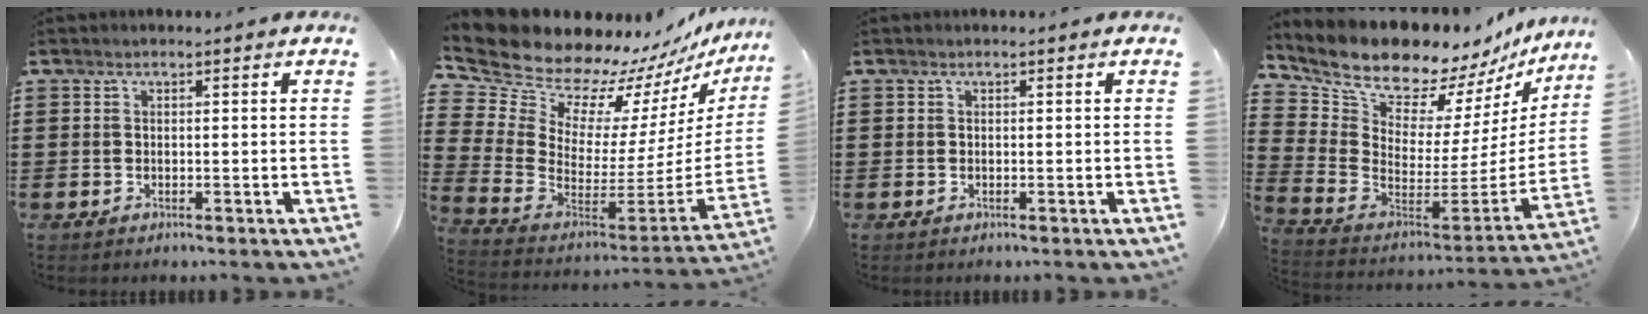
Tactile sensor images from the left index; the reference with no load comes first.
{"total": 11.3, "force": [10.3, 4.4, 1.6], "torque": [-0.100, -0.099, 0.179]}
{"total": 0.0}
{"total": 11.5, "force": [10.6, 3.8, 2.7], "torque": [-0.108, -0.087, 0.189]}